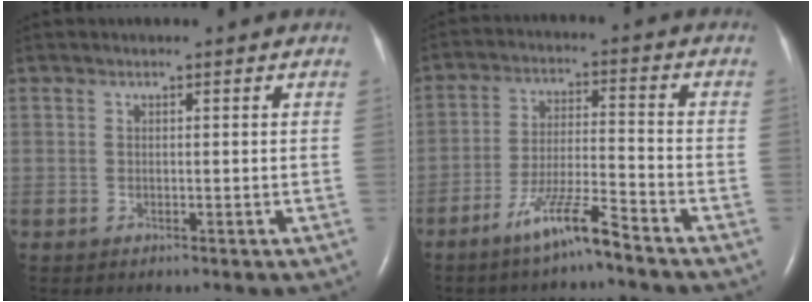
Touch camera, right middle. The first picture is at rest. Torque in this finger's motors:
{"motor_torque": [0.20, -0.16, 0.18, 0.05]}